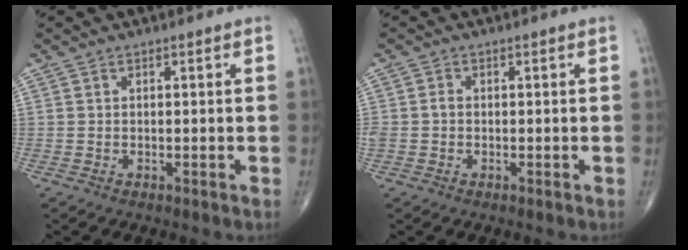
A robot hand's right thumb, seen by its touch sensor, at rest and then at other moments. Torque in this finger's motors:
{"motor_torque": [0.00, -0.02, 0.11, 0.15, 0.06]}